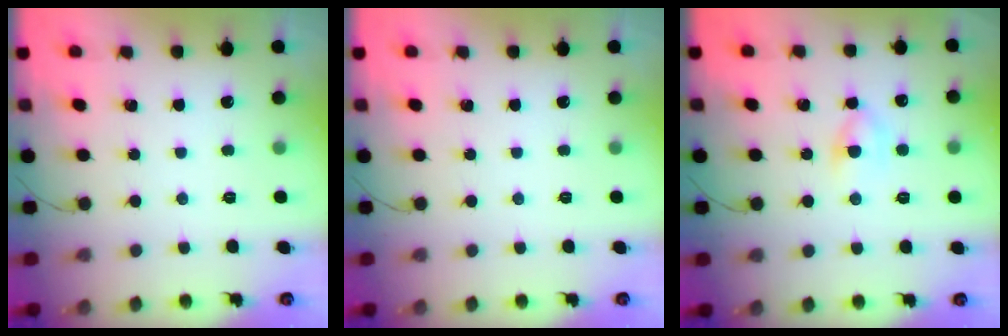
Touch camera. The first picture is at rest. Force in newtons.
{"total": 0.0}
{"total": 5.2, "press": 4.9, "slide": 1.7}